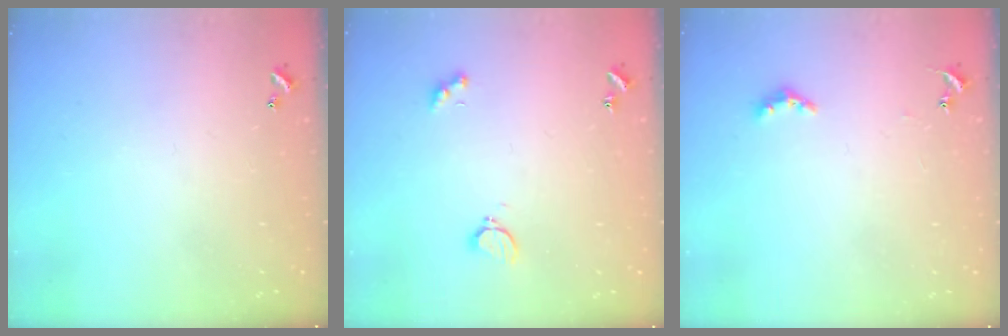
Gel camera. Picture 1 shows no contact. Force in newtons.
{"total": 2.8, "press": 2.8, "slide": 0.6}
{"total": 4.0, "press": 4.0, "slide": 0.6}